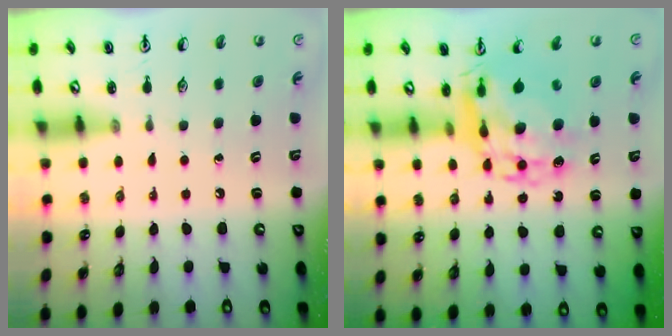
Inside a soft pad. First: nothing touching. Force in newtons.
{"total": 11.7, "press": 11.6, "slide": 1.3}